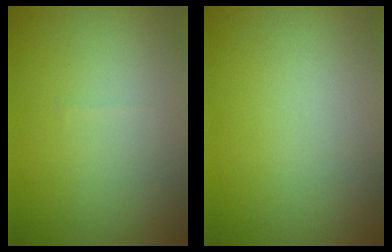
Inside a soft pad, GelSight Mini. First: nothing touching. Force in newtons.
{"total": 0.0}